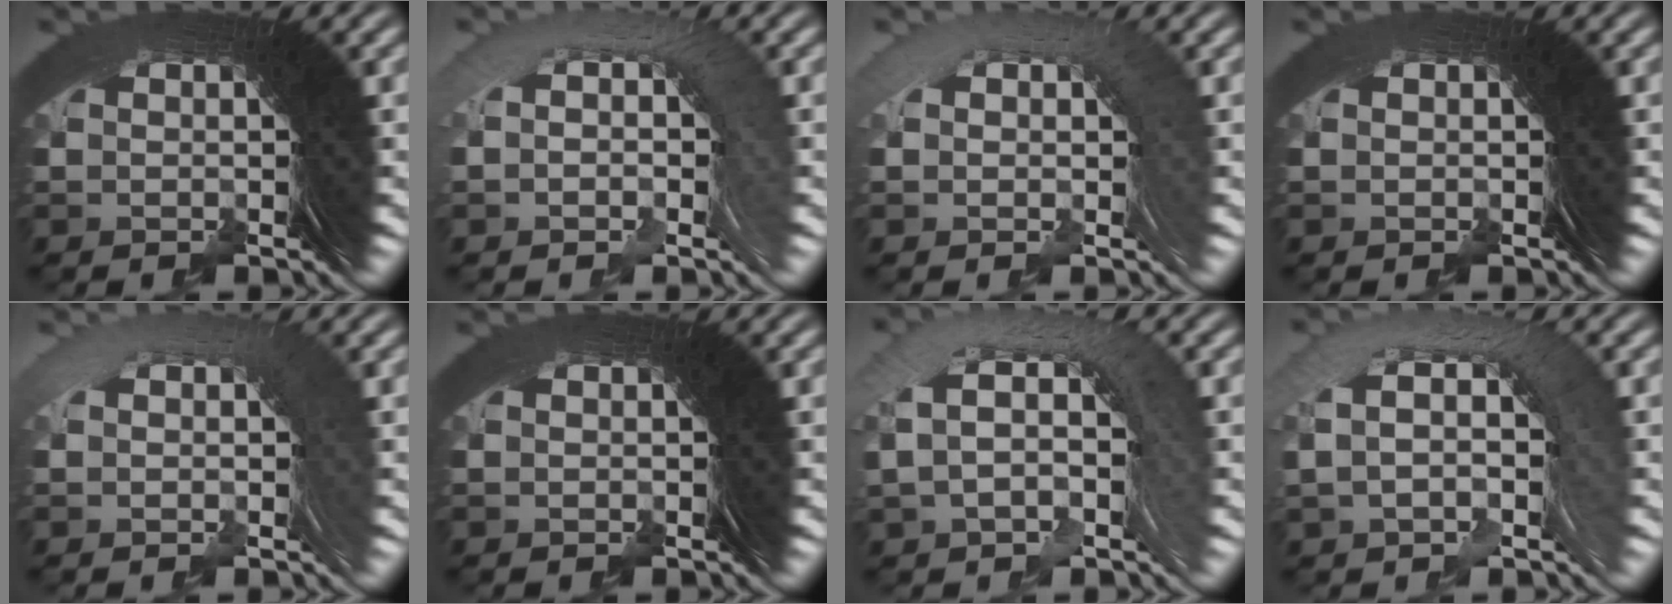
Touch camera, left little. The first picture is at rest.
{"total": 2.9, "force": [0.3, 1.3, 2.5], "torque": [-0.034, 0.030, -0.005]}
{"total": 1.9, "force": [0.7, 0.6, 1.6], "torque": [-0.020, 0.029, 0.004]}
{"total": 0.0}
{"total": 1.6, "force": [0.4, 0.4, 1.5], "torque": [-0.011, 0.027, -0.001]}
{"total": 0.0}
{"total": 5.9, "force": [0.9, 3.3, 4.8], "torque": [-0.077, 0.033, 0.002]}
{"total": 4.9, "force": [0.7, 2.5, 4.2], "torque": [-0.065, 0.034, 0.001]}